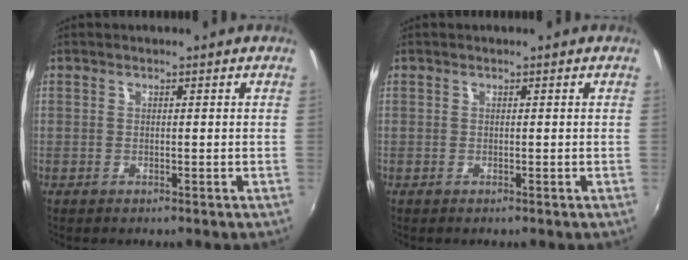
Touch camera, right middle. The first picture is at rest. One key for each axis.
{"total": 0.0}